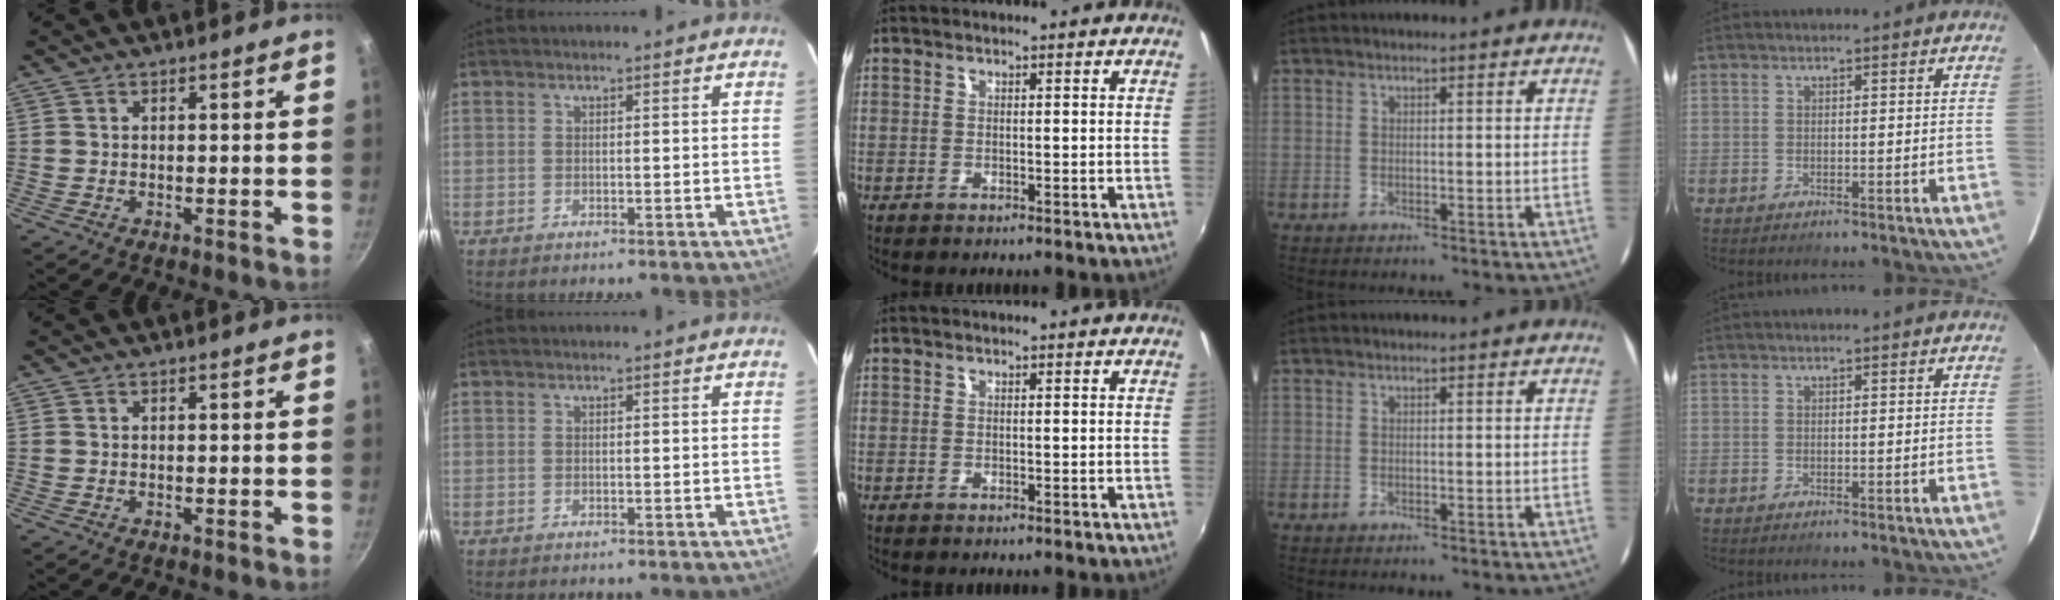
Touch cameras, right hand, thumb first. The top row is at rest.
{}